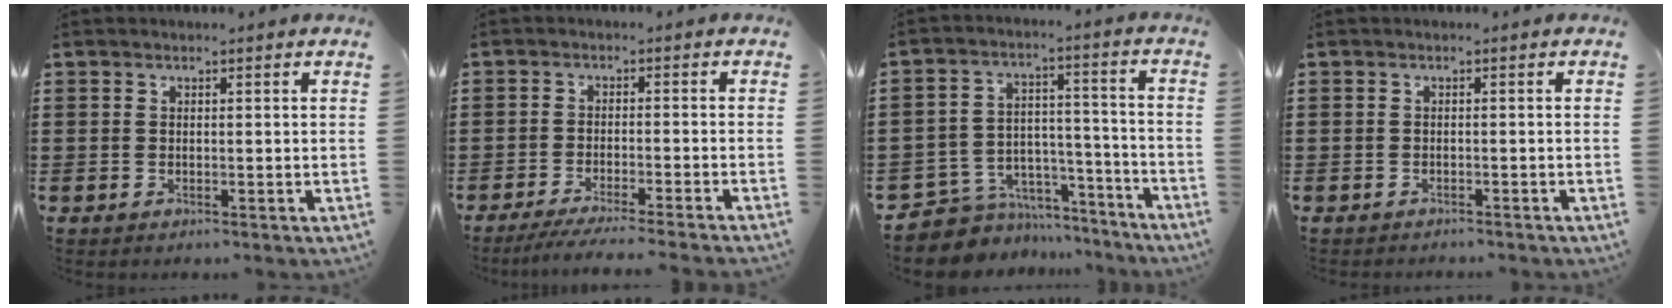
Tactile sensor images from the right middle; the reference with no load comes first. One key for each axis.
{"total": 3.5, "fx": -3.0, "fy": -0.5, "fz": 1.6, "tx": -0.026, "ty": -0.007, "tz": -0.058}
{"total": 6.0, "fx": -5.4, "fy": 2.8, "fz": 0.2, "tx": -0.014, "ty": 0.008, "tz": -0.106}
{"total": 0.6, "fx": -0.6, "fy": 0.0, "fz": 0.0, "tx": -0.001, "ty": 0.000, "tz": -0.013}